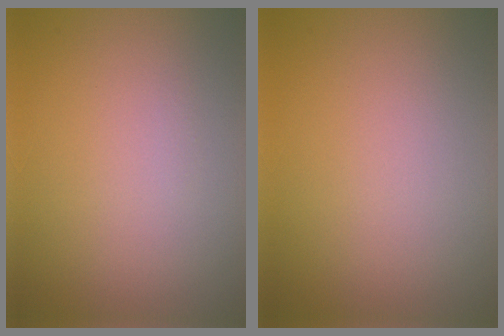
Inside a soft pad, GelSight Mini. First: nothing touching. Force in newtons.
{"total": 0.0}